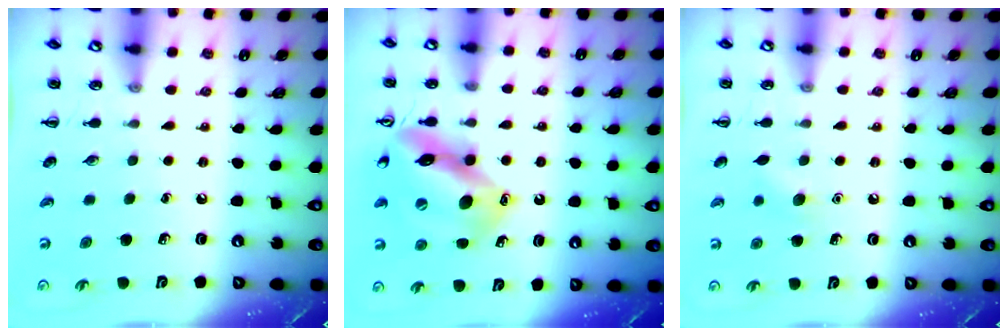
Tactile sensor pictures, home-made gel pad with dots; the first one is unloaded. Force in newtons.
{"total": 16.1, "press": 15.8, "slide": 2.7}
{"total": 4.5, "press": 4.3, "slide": 1.2}